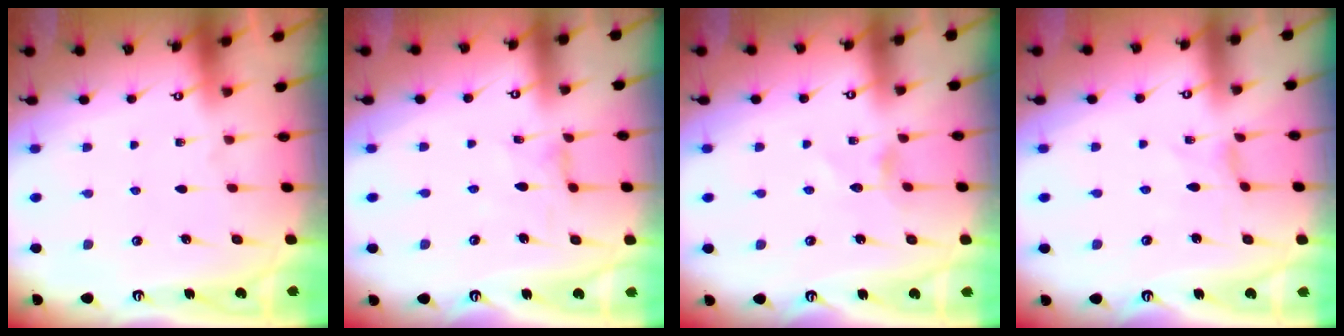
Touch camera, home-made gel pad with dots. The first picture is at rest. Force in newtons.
{"total": 2.0, "press": 2.0, "slide": 0.3}
{"total": 2.7, "press": 2.7, "slide": 0.3}
{"total": 0.0}